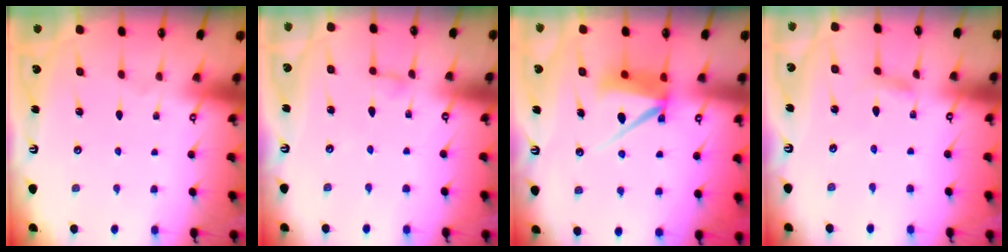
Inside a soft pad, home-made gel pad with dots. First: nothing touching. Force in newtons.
{"total": 2.9, "press": 2.9, "slide": 0.2}
{"total": 8.0, "press": 7.9, "slide": 1.0}
{"total": 3.0, "press": 3.0, "slide": 0.3}